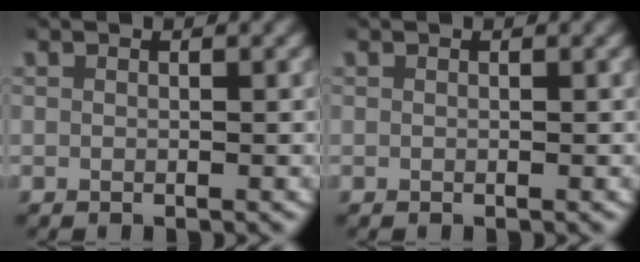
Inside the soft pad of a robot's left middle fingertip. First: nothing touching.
{"total": 0.0}